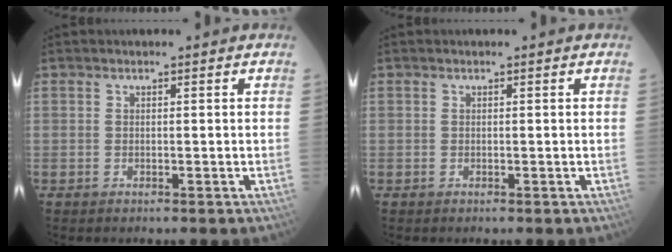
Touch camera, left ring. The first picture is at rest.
{"total": 0.0}